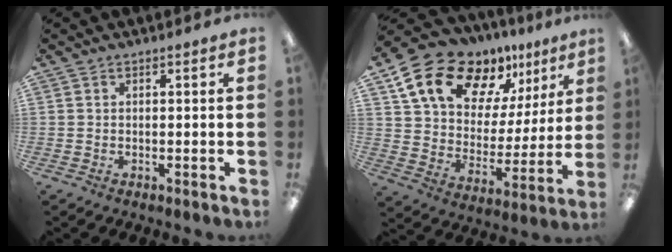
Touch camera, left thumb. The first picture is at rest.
{"total": 16.9, "force": [12.6, 8.7, 7.1], "torque": [-0.140, -0.085, 0.227]}